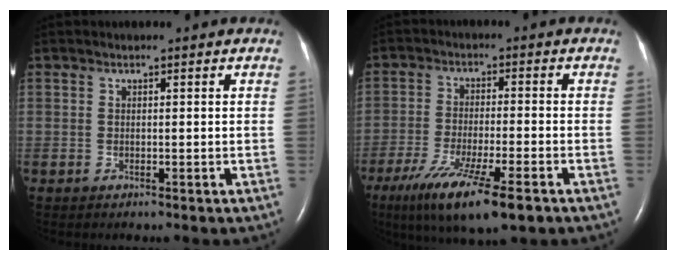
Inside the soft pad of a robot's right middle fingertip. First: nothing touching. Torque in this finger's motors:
{"motor_torque": [1.14, -1.00, 0.24, 0.07]}